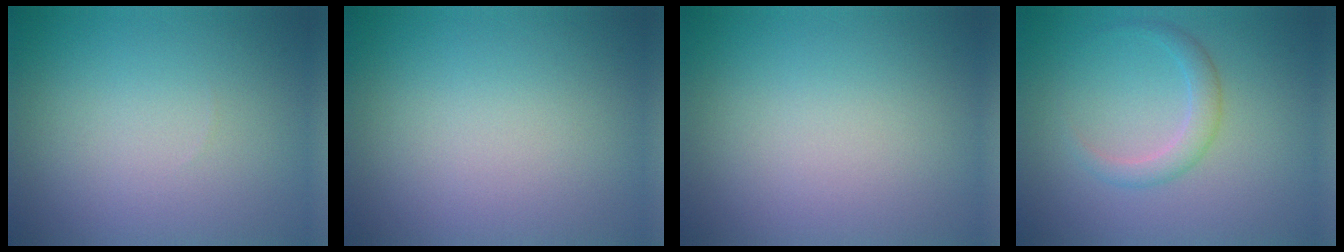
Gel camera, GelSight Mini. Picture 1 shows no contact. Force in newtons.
{"total": 0.0}
{"total": 0.0}
{"total": 2.0, "press": 2.0, "slide": 0.2}